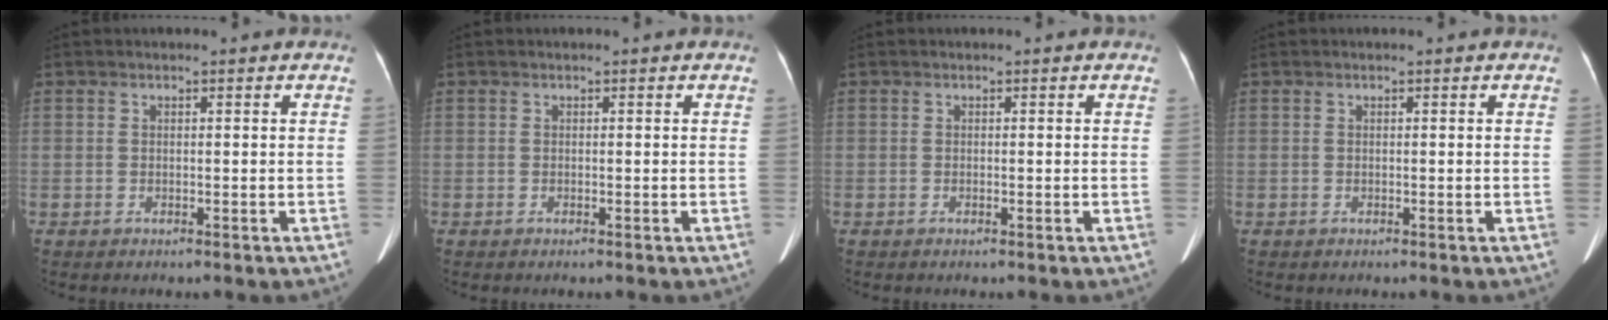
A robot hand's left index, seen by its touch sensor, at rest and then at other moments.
{"total": 0.0}
{"total": 0.0}
{"total": 0.0}